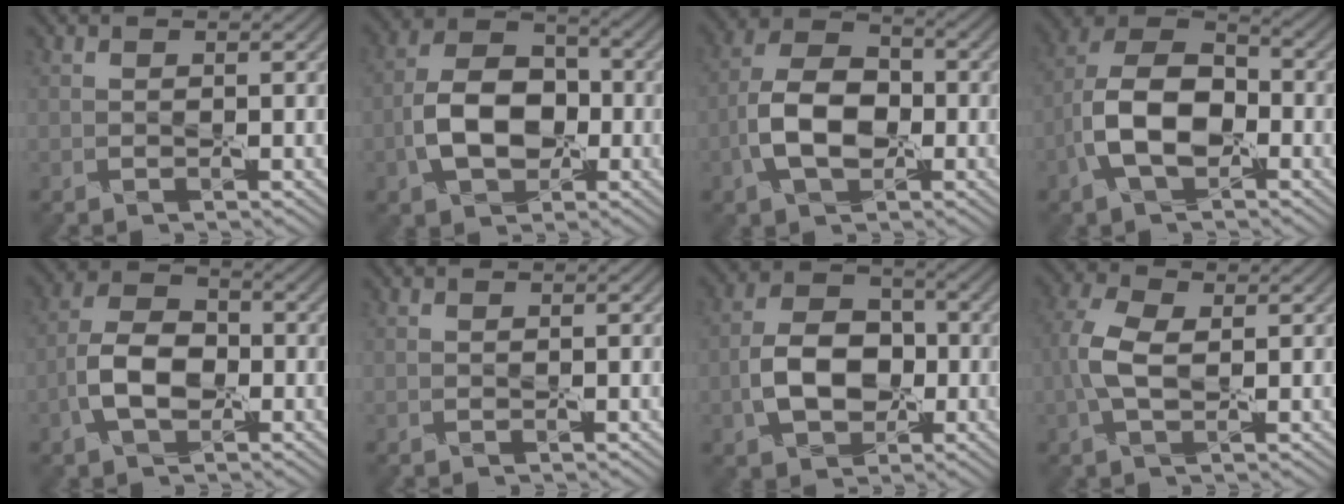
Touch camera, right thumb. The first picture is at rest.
{"total": 7.9, "force": [-2.0, 5.3, 5.5], "torque": [-0.107, 0.012, -0.045]}
{"total": 7.4, "force": [-2.1, 4.5, 5.4], "torque": [-0.112, 0.012, -0.051]}
{"total": 9.3, "force": [-3.2, 5.4, 6.9], "torque": [-0.148, 0.006, -0.072]}
{"total": 5.7, "force": [-2.1, 3.4, 4.1], "torque": [-0.083, 0.012, -0.051]}
{"total": 0.0}
{"total": 6.6, "force": [-1.5, 4.7, 4.4], "torque": [-0.080, 0.010, -0.035]}
{"total": 4.2, "force": [-0.2, 2.0, 3.7], "torque": [-0.096, 0.013, -0.009]}